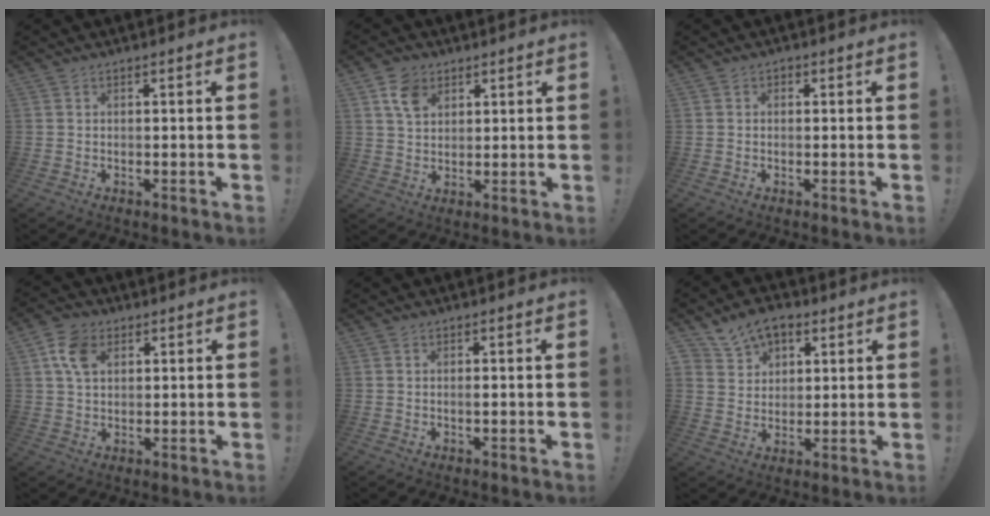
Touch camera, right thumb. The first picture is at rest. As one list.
[{"total": 7.2, "force": [3.9, 5.1, 3.3], "torque": [-0.049, -0.010, 0.074]}, {"total": 0.9, "force": [-0.3, 0.8, 0.3], "torque": [0.001, 0.001, -0.007]}, {"total": 8.4, "force": [3.2, 5.8, 5.2], "torque": [-0.093, 0.002, 0.061]}, {"total": 0.6, "force": [-0.2, 0.0, 0.5], "torque": [-0.004, -0.004, -0.005]}, {"total": 8.7, "force": [5.6, 6.0, 2.9], "torque": [-0.050, -0.028, 0.110]}]